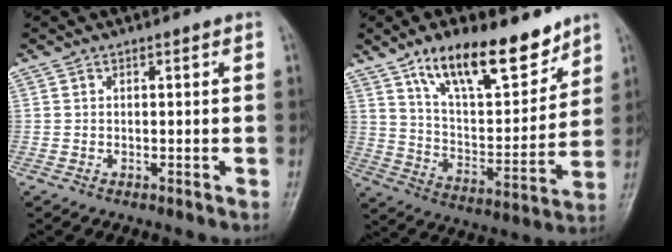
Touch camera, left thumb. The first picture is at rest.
{"total": 17.9, "force": [12.2, 6.9, 11.2], "torque": [-0.138, -0.072, 0.215]}